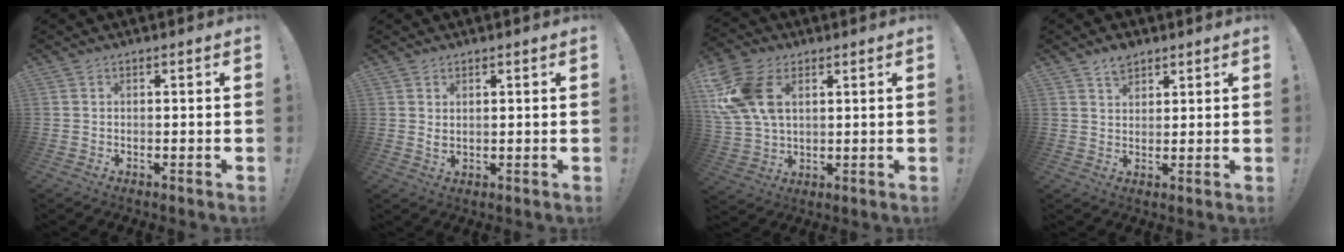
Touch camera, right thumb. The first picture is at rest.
{"total": 2.0, "force": [1.2, 0.9, 1.3], "torque": [-0.013, -0.006, 0.019]}
{"total": 16.3, "force": [5.4, 10.8, 11.0], "torque": [-0.218, -0.010, 0.104]}
{"total": 4.5, "force": [3.4, 2.6, 1.5], "torque": [-0.020, -0.016, 0.062]}